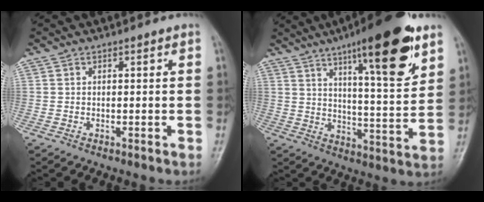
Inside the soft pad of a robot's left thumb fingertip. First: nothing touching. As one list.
[{"total": 18.9, "force": [10.8, 4.3, 14.9], "torque": [-0.195, -0.053, 0.165]}]